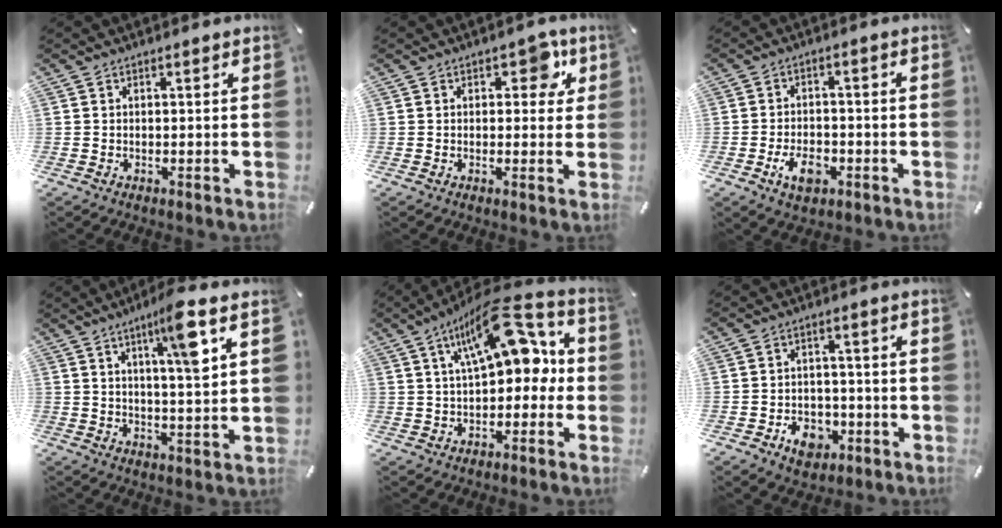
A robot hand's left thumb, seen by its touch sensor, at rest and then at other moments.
{"total": 5.3, "force": [2.1, 3.4, 3.5], "torque": [-0.023, -0.007, 0.023]}
{"total": 6.6, "force": [-2.9, 3.9, 4.5], "torque": [-0.095, 0.010, -0.054]}
{"total": 9.9, "force": [4.9, 0.9, 8.5], "torque": [-0.134, -0.021, 0.071]}
{"total": 17.4, "force": [8.2, 8.2, 12.9], "torque": [-0.193, -0.038, 0.139]}
{"total": 7.3, "force": [-3.3, 5.5, 3.4], "torque": [-0.054, 0.019, -0.057]}